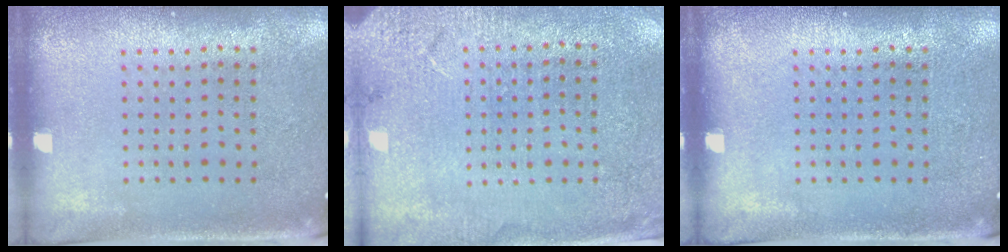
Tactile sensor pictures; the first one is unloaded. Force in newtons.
{"total": 2.7, "press": 2.6, "slide": 0.4}
{"total": 0.0}